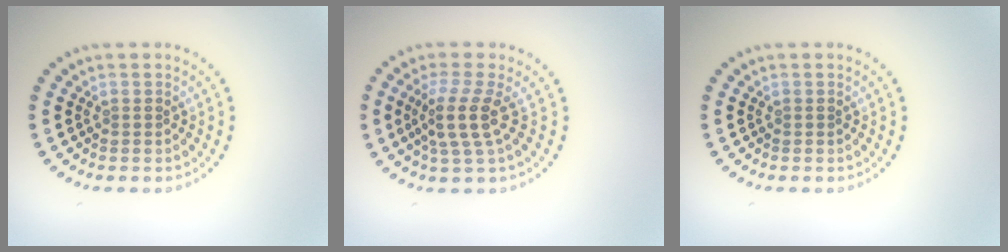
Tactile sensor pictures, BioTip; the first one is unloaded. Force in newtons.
{"total": 3.2, "press": 2.4, "slide": 2.2}
{"total": 0.0}